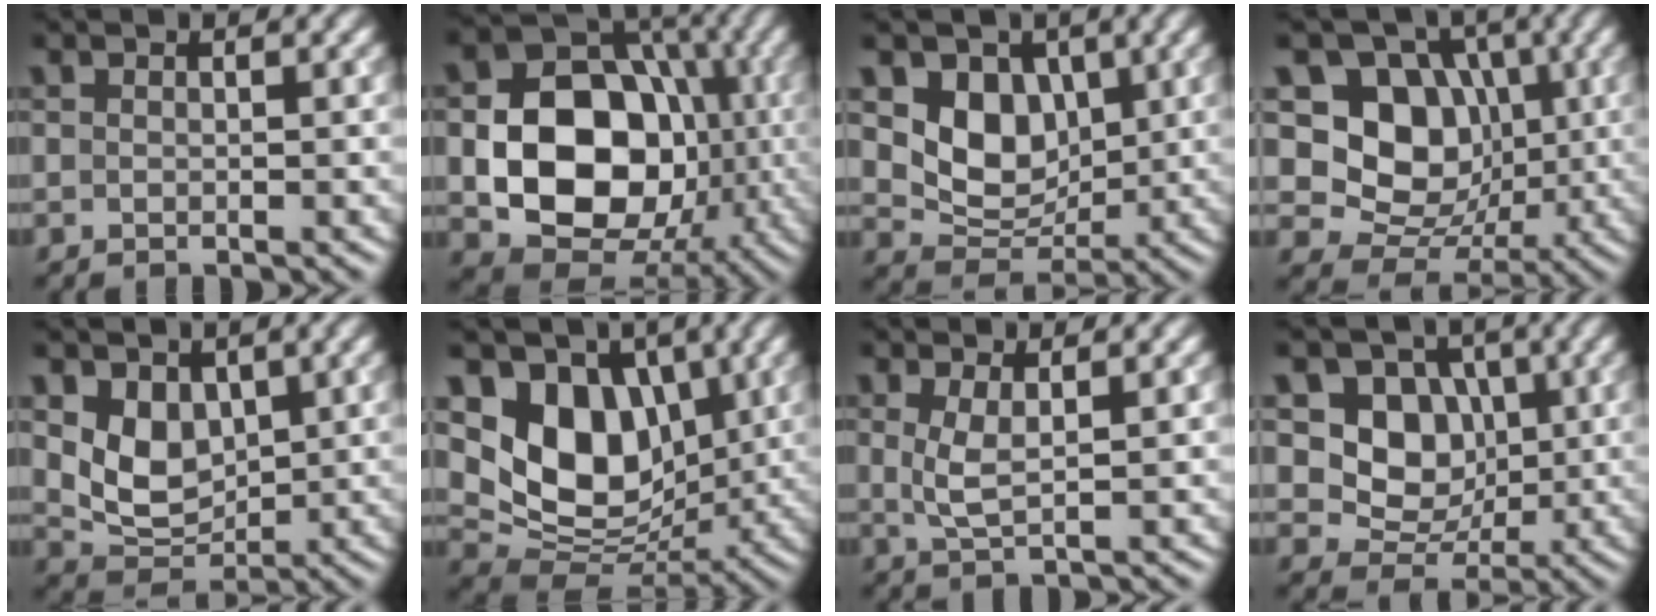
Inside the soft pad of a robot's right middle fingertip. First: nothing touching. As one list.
[{"total": 13.5, "force": [-2.0, 10.2, 8.6], "torque": [-0.123, -0.007, -0.035]}, {"total": 5.8, "force": [1.5, 4.4, 3.3], "torque": [-0.059, -0.012, 0.024]}, {"total": 9.7, "force": [1.6, 8.1, 5.1], "torque": [-0.078, -0.004, 0.009]}, {"total": 4.6, "force": [1.3, 3.4, 2.8], "torque": [-0.059, -0.013, 0.030]}, {"total": 9.5, "force": [2.5, 6.9, 6.0], "torque": [-0.111, -0.023, 0.041]}, {"total": 2.2, "force": [0.6, 0.5, 2.1], "torque": [-0.047, -0.001, 0.015]}, {"total": 6.5, "force": [1.3, 5.4, 3.5], "torque": [-0.050, -0.004, 0.004]}]